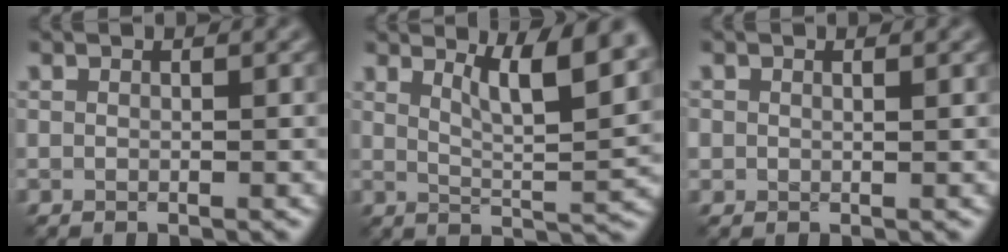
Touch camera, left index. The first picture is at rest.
{"total": 7.5, "force": [4.1, 1.9, 6.1], "torque": [-0.077, 0.004, 0.067]}
{"total": 0.8, "force": [0.4, 0.6, 0.4], "torque": [-0.005, -0.004, 0.009]}